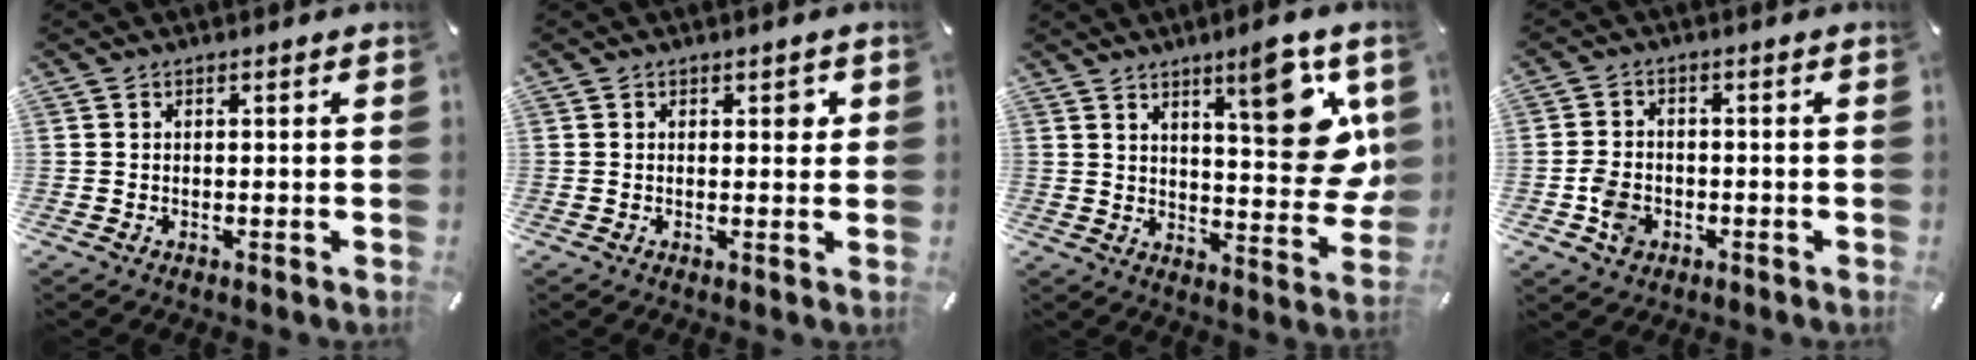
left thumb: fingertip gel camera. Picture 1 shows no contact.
{"total": 1.3, "force": [0.3, 0.6, 1.1], "torque": [-0.007, -0.001, 0.000]}
{"total": 16.8, "force": [8.1, 5.8, 13.5], "torque": [-0.157, -0.052, 0.122]}
{"total": 5.3, "force": [-2.0, 4.2, 2.5], "torque": [-0.045, 0.006, -0.037]}